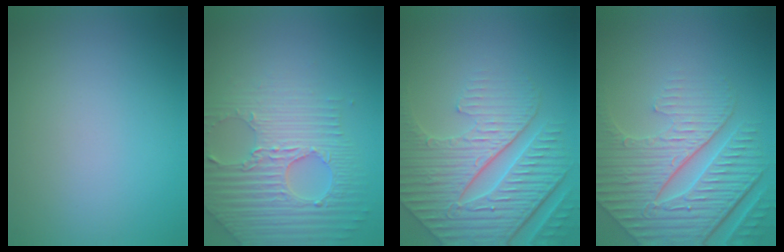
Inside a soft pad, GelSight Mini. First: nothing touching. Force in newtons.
{"total": 6.4, "press": 5.1, "slide": 3.9}
{"total": 8.0, "press": 6.2, "slide": 5.1}
{"total": 9.1, "press": 6.2, "slide": 6.6}